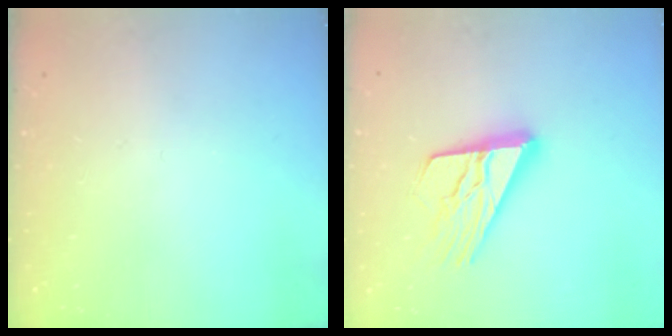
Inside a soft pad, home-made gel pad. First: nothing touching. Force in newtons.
{"total": 16.5, "press": 16.4, "slide": 1.5}